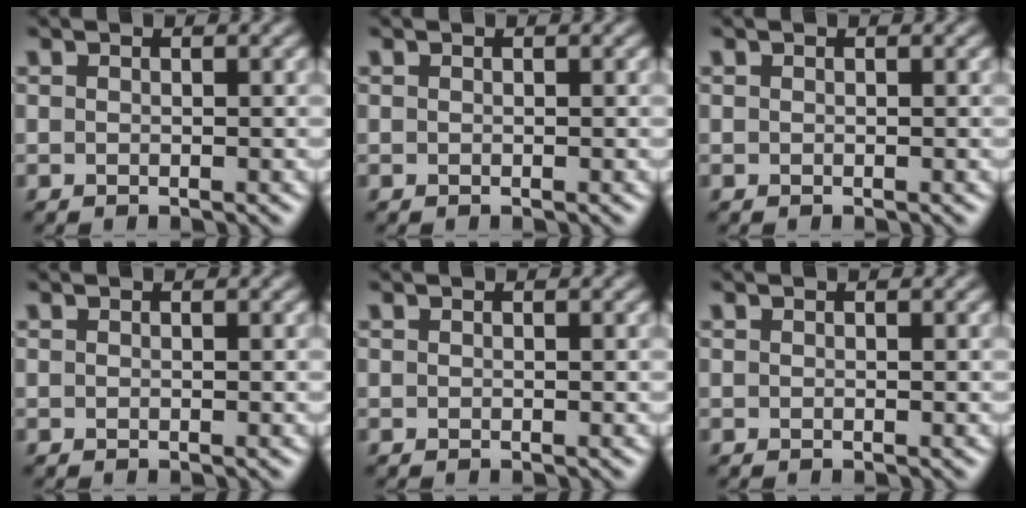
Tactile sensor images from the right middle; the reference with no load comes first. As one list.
[{"total": 0.0}, {"total": 0.0}, {"total": 0.0}, {"total": 0.0}, {"total": 0.0}]